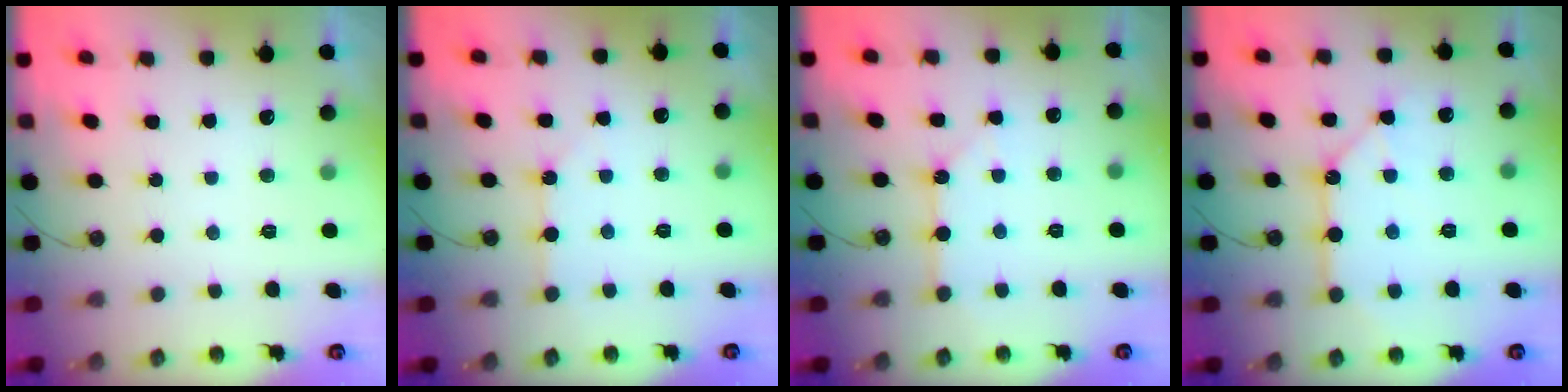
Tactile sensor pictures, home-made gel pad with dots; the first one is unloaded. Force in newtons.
{"total": 2.7, "press": 2.7, "slide": 0.4}
{"total": 2.5, "press": 2.5, "slide": 0.2}
{"total": 10.8, "press": 10.7, "slide": 1.0}